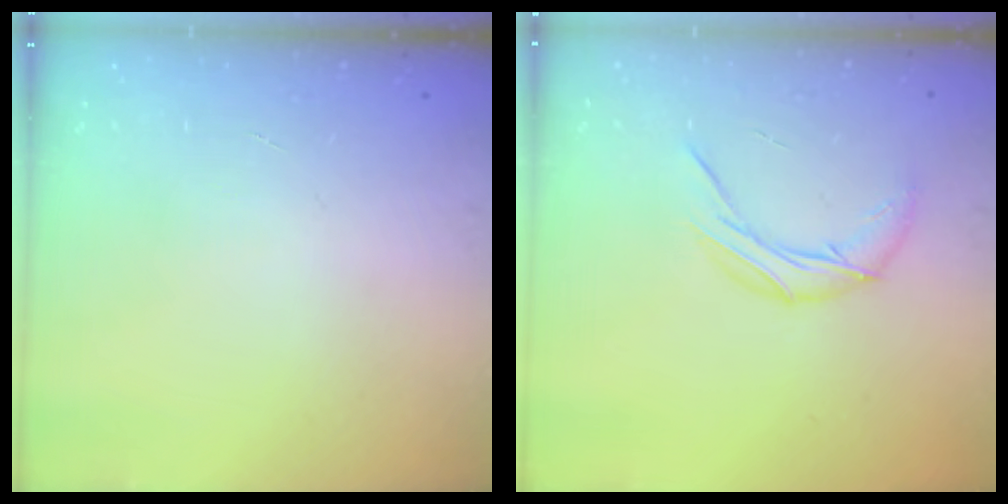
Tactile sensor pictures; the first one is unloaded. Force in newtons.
{"total": 9.0, "press": 9.0, "slide": 0.7}